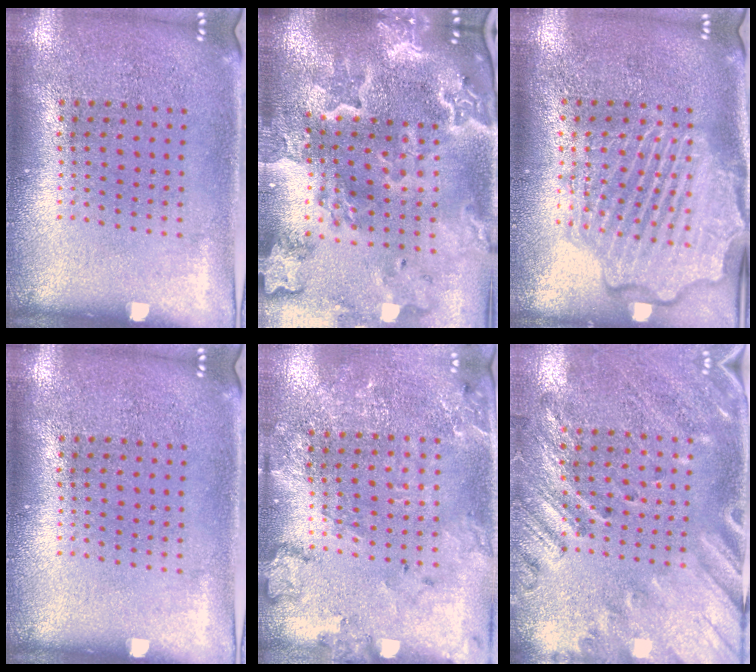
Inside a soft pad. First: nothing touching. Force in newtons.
{"total": 4.4, "press": 3.6, "slide": 2.6}
{"total": 4.4, "press": 4.3, "slide": 0.4}
{"total": 0.0}
{"total": 1.8, "press": 1.8, "slide": 0.3}
{"total": 2.5, "press": 2.0, "slide": 1.5}